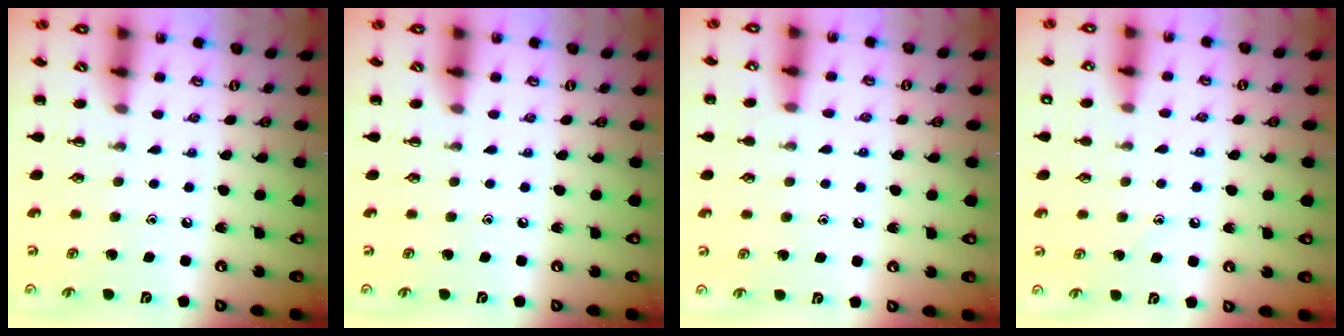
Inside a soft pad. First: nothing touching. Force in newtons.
{"total": 0.0}
{"total": 6.8, "press": 6.5, "slide": 2.0}
{"total": 7.5, "press": 7.2, "slide": 2.1}